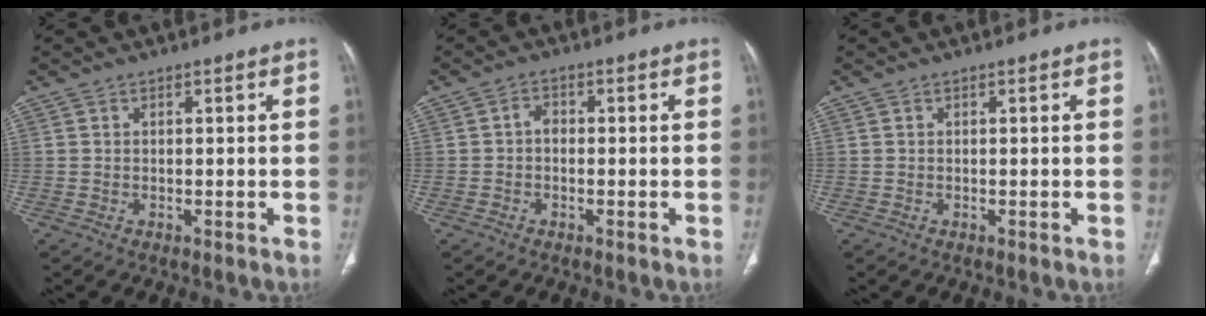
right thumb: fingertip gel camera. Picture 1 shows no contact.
{"total": 1.9, "force": [-0.3, 1.4, 1.2], "torque": [-0.013, 0.007, -0.013]}
{"total": 0.0}